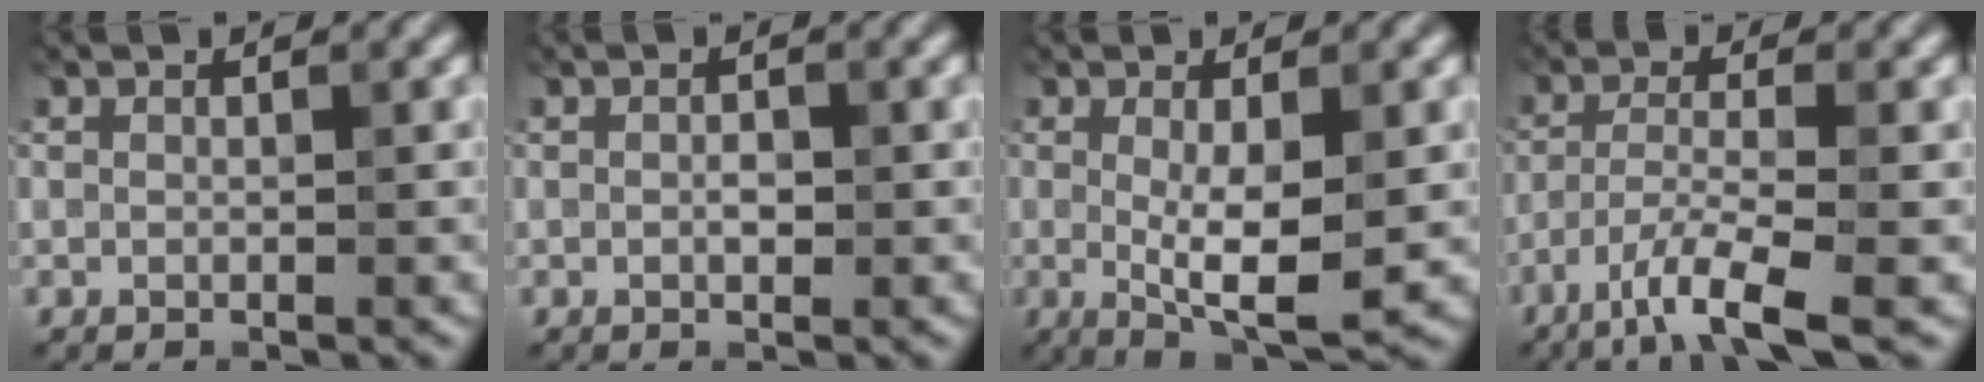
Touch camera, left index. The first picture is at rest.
{"total": 1.0, "force": [-0.1, 0.6, 0.8], "torque": [-0.014, -0.001, -0.001]}
{"total": 5.2, "force": [-0.3, 1.2, 5.1], "torque": [-0.088, -0.013, -0.001]}
{"total": 5.1, "force": [-3.2, 0.7, 3.9], "torque": [-0.071, -0.003, -0.068]}